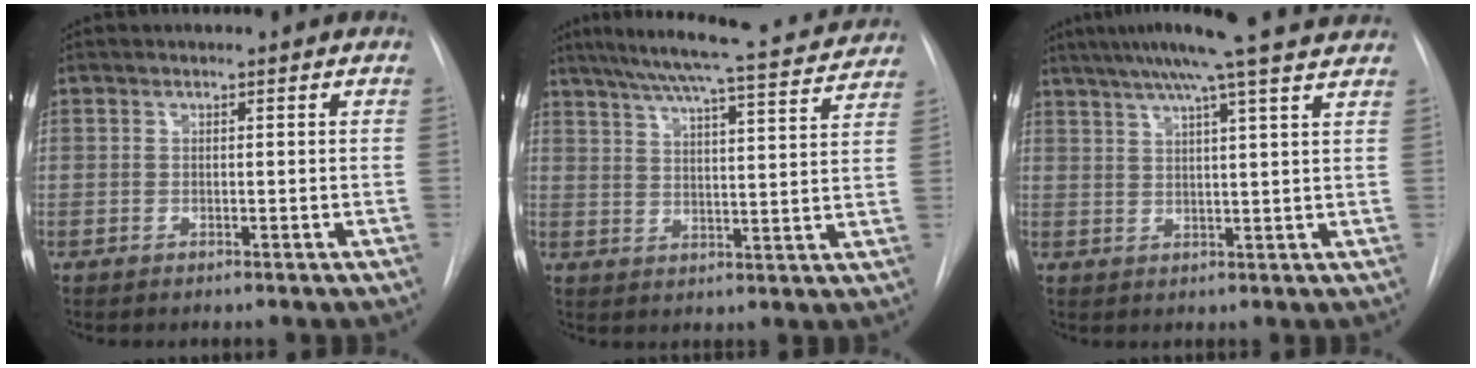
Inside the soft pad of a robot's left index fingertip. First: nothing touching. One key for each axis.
{"total": 20.8, "fx": 18.6, "fy": 2.1, "fz": 9.2, "tx": -0.151, "ty": -0.003, "tz": 0.238}
{"total": 16.4, "fx": 13.7, "fy": -1.0, "fz": 9.0, "tx": -0.148, "ty": 0.017, "tz": 0.176}